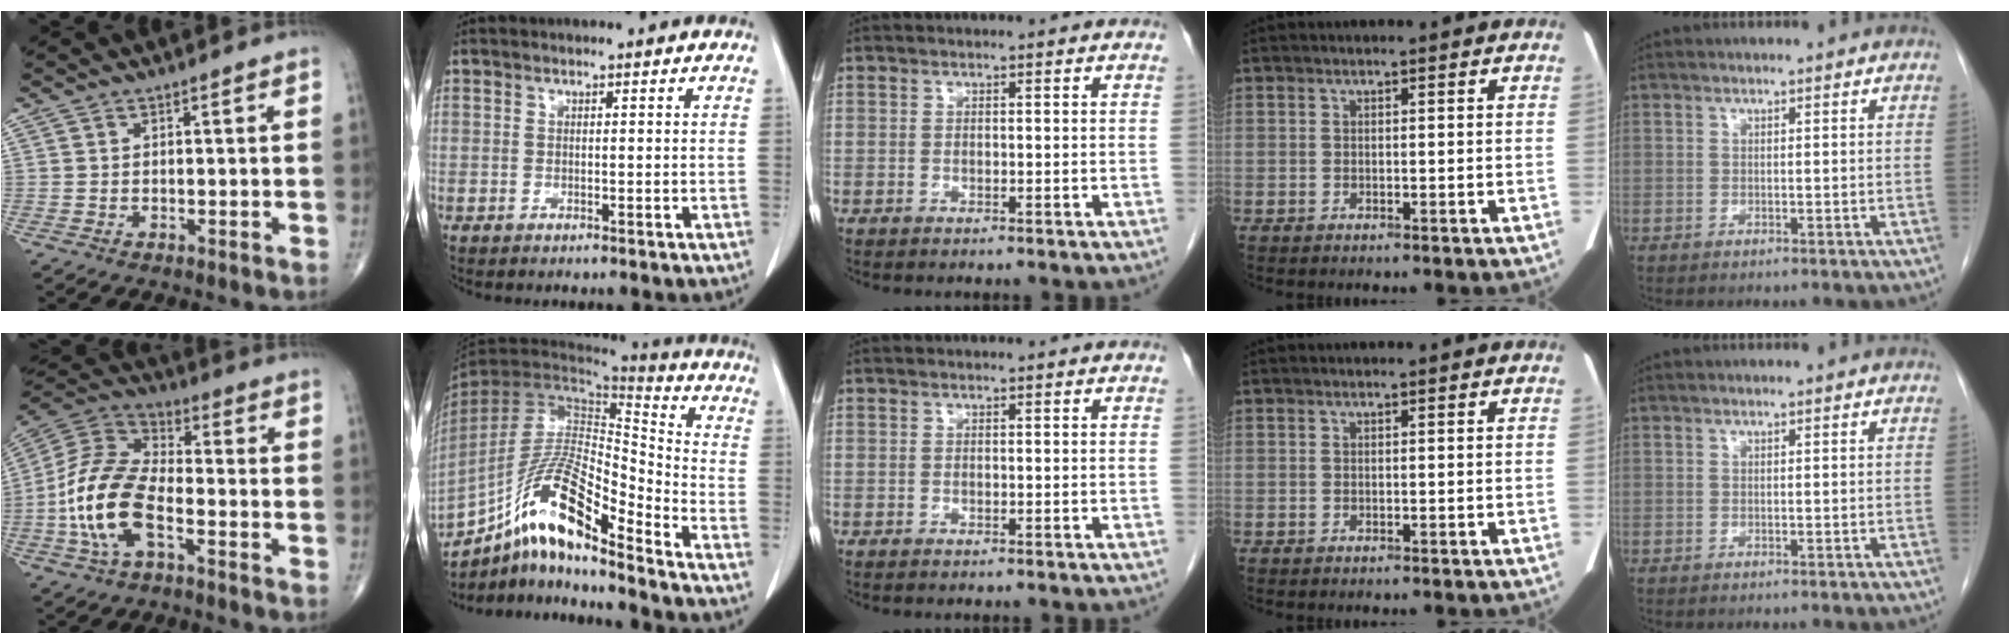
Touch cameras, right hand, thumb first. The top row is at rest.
{"thumb": {"total": 15.7, "force": [-4.9, 7.7, 12.8], "torque": [-0.264, 0.034, -0.098]}, "index": {"total": 17.9, "force": [-12.2, 2.5, 12.8], "torque": [-0.257, -0.004, -0.222]}}